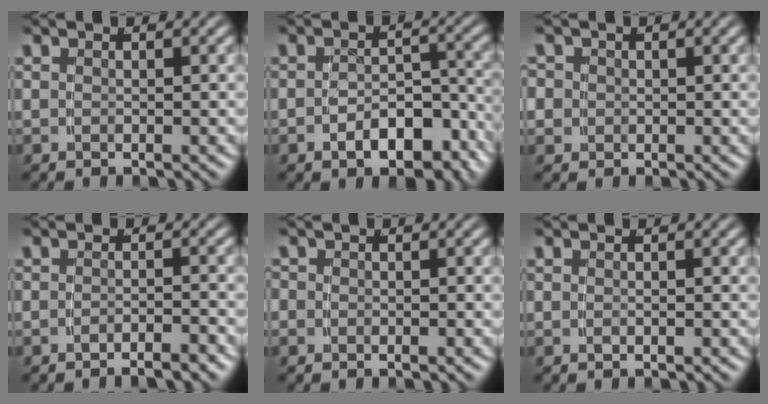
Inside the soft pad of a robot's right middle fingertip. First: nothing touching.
{"total": 5.3, "force": [-3.8, 2.5, 2.7], "torque": [-0.030, -0.009, -0.055]}
{"total": 3.3, "force": [0.0, 3.2, 1.0], "torque": [-0.032, -0.008, -0.003]}
{"total": 2.4, "force": [-2.3, 0.0, 0.8], "torque": [-0.006, 0.008, -0.045]}
{"total": 1.0, "force": [-0.4, 0.9, 0.1], "torque": [-0.004, -0.001, -0.012]}
{"total": 0.0}